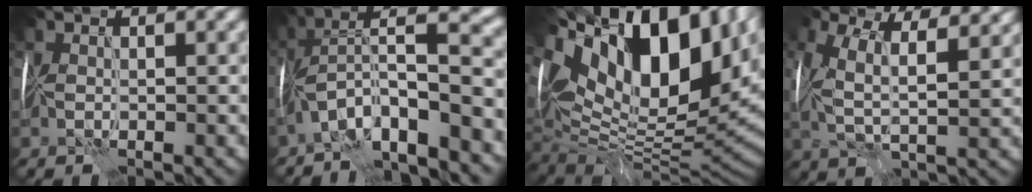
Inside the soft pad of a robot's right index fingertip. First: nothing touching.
{"total": 9.6, "force": [-4.5, 2.5, 8.1], "torque": [-0.121, 0.028, -0.085]}
{"total": 19.2, "force": [6.6, 10.4, 14.8], "torque": [-0.246, 0.013, 0.143]}
{"total": 8.9, "force": [3.4, 4.4, 7.0], "torque": [-0.142, 0.016, 0.056]}